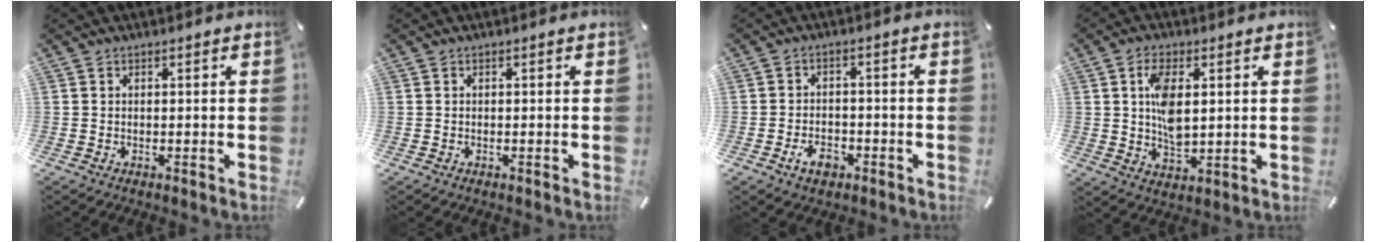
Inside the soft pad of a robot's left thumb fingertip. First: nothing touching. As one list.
[{"total": 0.0}, {"total": 5.4, "force": [-2.8, 3.5, 3.0], "torque": [-0.067, 0.010, -0.055]}, {"total": 8.3, "force": [1.7, 4.4, 6.8], "torque": [-0.129, -0.005, 0.023]}]